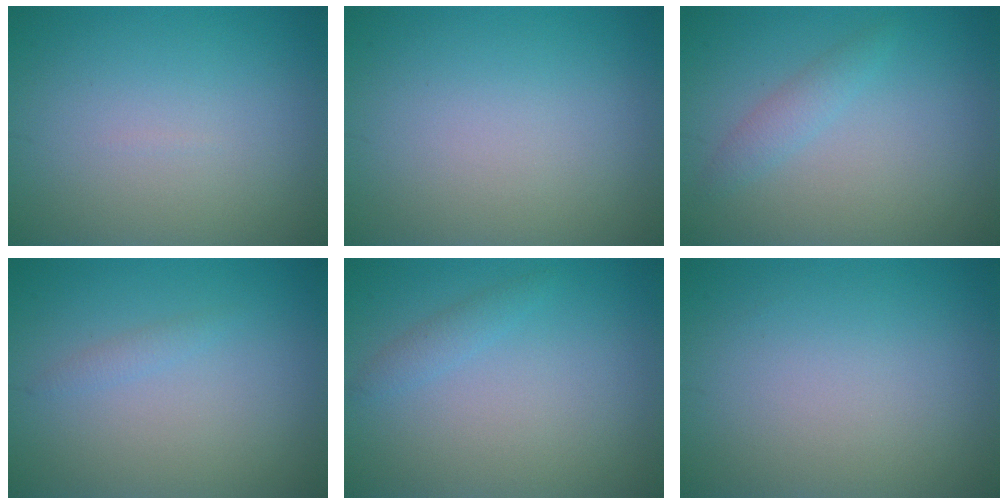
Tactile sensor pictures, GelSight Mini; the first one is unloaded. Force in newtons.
{"total": 0.0}
{"total": 1.5, "press": 1.5, "slide": 0.1}
{"total": 0.8, "press": 0.8, "slide": 0.1}
{"total": 1.1, "press": 1.1, "slide": 0.1}
{"total": 0.0}